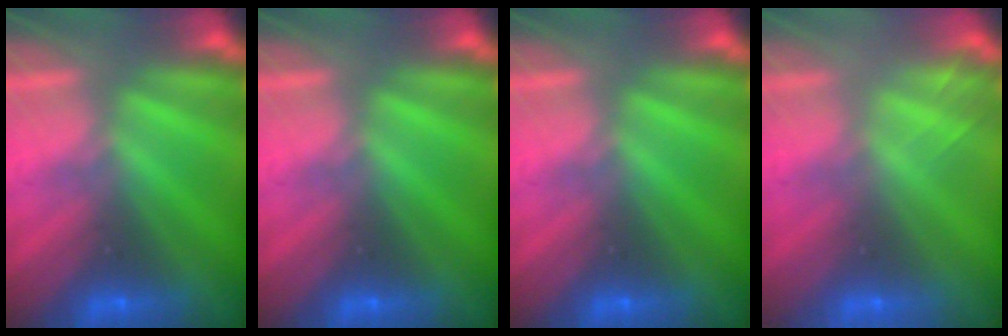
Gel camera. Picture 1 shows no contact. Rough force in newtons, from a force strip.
{"total": 0.0}
{"total": 0.0}
{"total": 2.0}